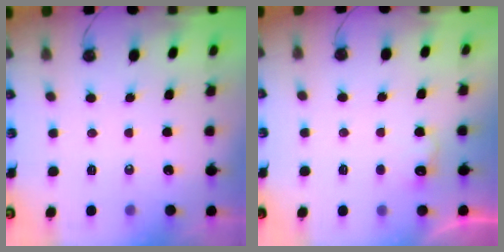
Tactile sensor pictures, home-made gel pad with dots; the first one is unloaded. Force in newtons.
{"total": 5.7, "press": 5.5, "slide": 1.2}